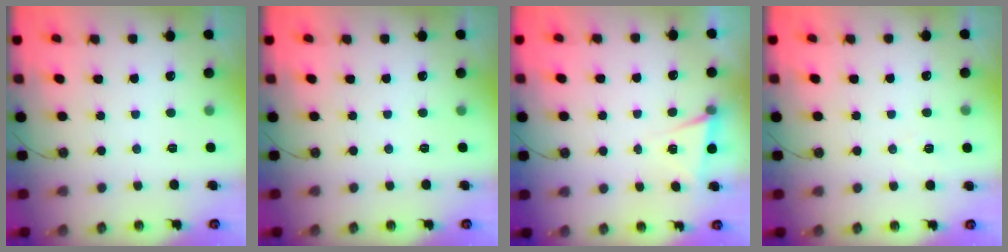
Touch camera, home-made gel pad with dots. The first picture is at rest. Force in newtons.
{"total": 0.0}
{"total": 4.6, "press": 2.7, "slide": 3.8}
{"total": 5.6, "press": 3.5, "slide": 4.3}